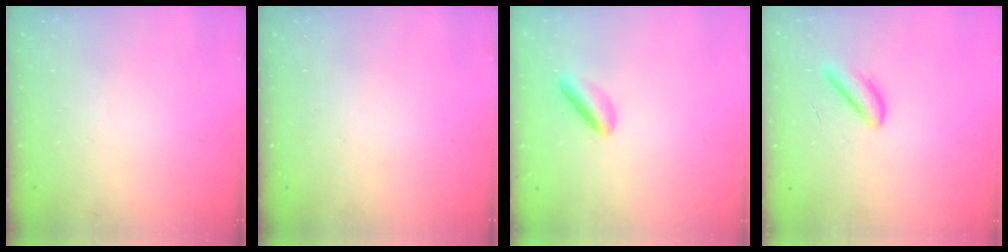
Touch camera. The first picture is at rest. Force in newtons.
{"total": 0.0}
{"total": 3.5, "press": 3.5, "slide": 0.2}
{"total": 3.4, "press": 3.4, "slide": 0.3}